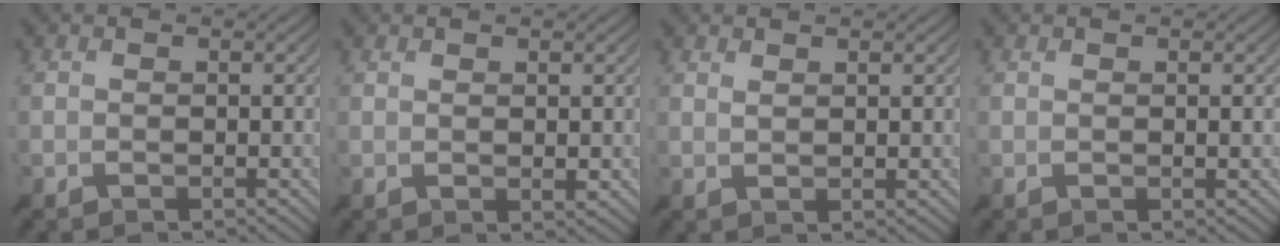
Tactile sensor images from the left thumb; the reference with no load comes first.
{"total": 2.4, "force": [2.2, -0.7, 0.3], "torque": [-0.006, 0.012, 0.034]}
{"total": 3.4, "force": [3.3, -0.5, 0.7], "torque": [-0.006, 0.011, 0.053]}
{"total": 1.0, "force": [0.8, -0.6, 0.2], "torque": [0.007, 0.006, 0.016]}